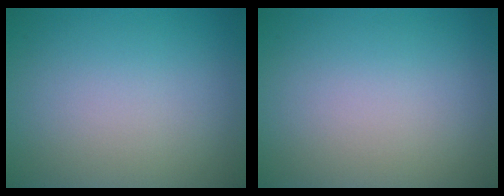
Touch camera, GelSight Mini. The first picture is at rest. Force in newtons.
{"total": 0.0}